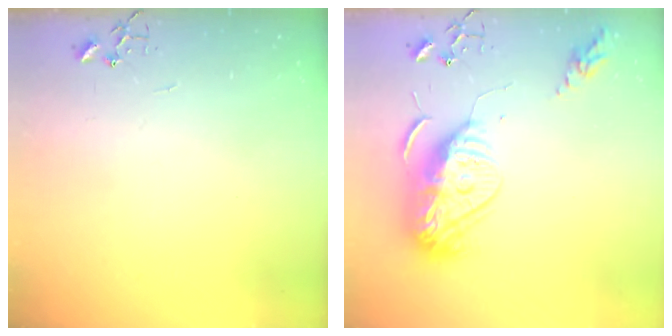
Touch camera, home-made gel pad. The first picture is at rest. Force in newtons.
{"total": 14.7, "press": 14.6, "slide": 1.3}